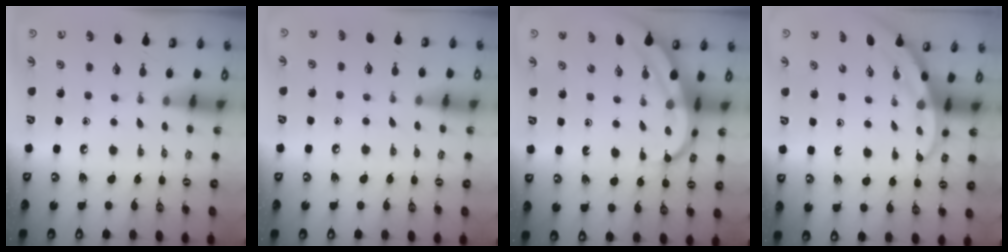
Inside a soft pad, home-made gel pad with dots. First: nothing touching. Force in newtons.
{"total": 4.4, "press": 4.3, "slide": 0.5}
{"total": 6.7, "press": 6.7, "slide": 0.7}
{"total": 3.3, "press": 3.3, "slide": 0.2}